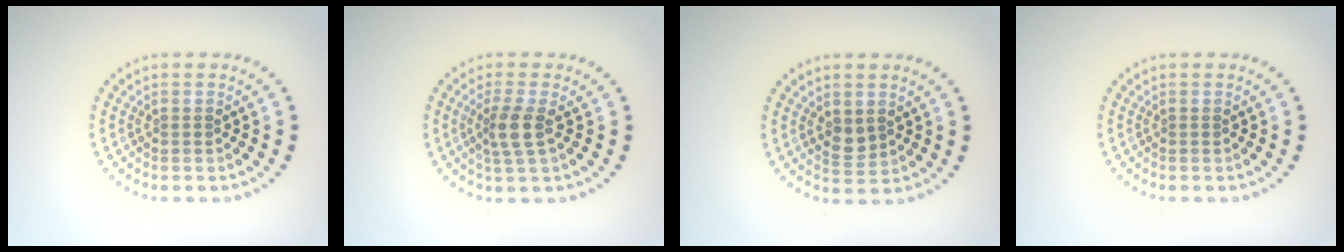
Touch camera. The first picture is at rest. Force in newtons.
{"total": 2.5, "press": 2.1, "slide": 1.4}
{"total": 1.7, "press": 1.7, "slide": 0.4}
{"total": 0.0}